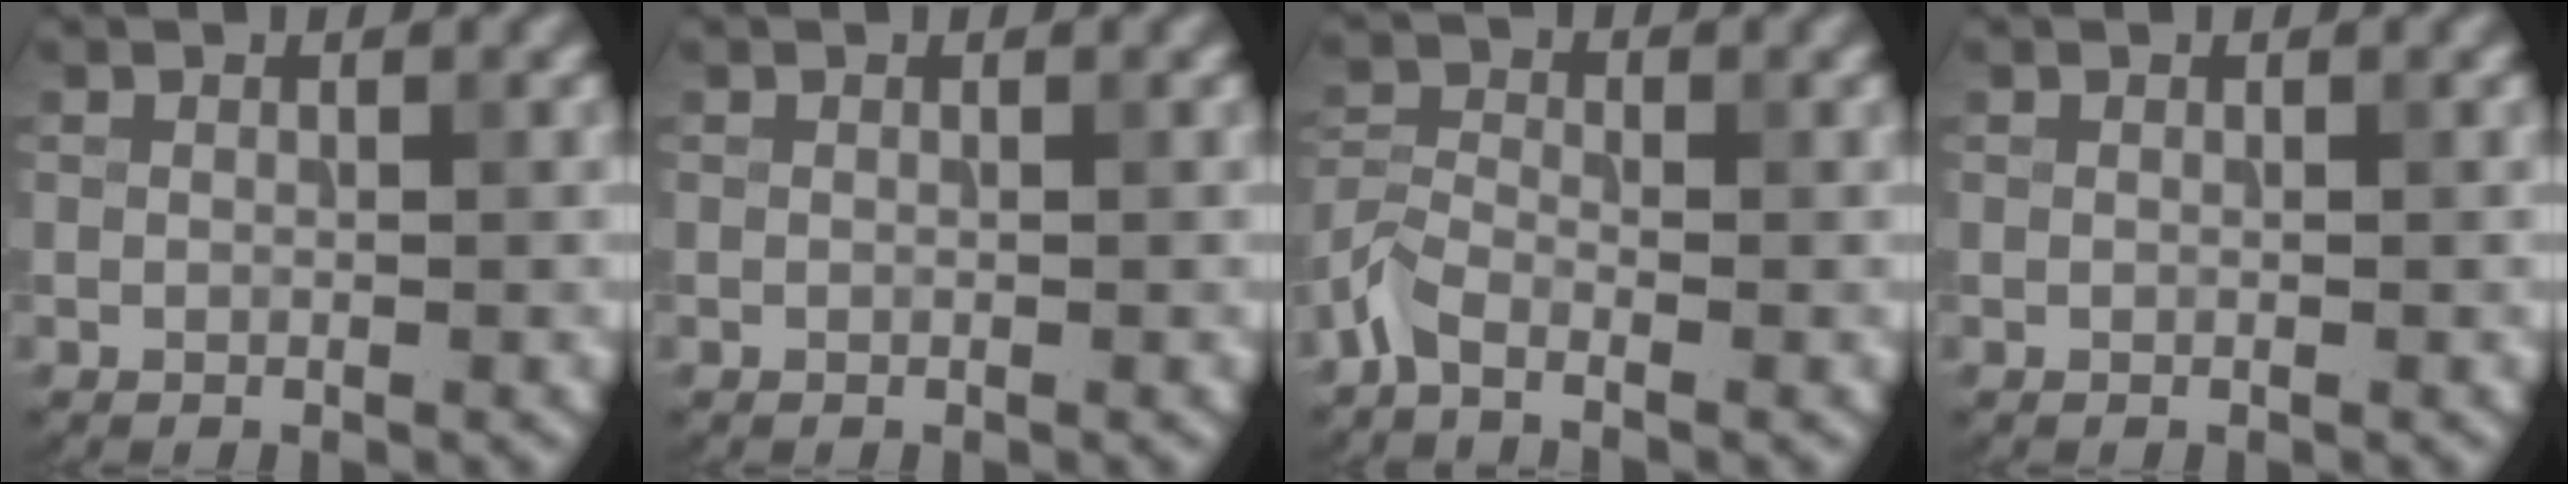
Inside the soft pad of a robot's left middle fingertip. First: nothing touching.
{"total": 0.0}
{"total": 2.6, "force": [-1.8, 1.1, 1.4], "torque": [-0.036, 0.001, -0.052]}
{"total": 0.0}